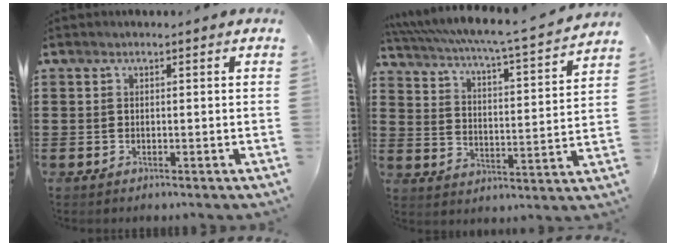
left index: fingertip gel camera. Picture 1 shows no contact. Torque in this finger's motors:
{"motor_torque": [1.26, -0.87, 0.33, 0.19]}